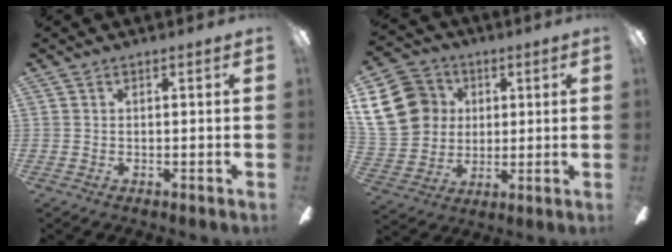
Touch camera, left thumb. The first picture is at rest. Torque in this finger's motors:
{"motor_torque": [2.48, 2.53, 1.85, -0.92, 0.43]}